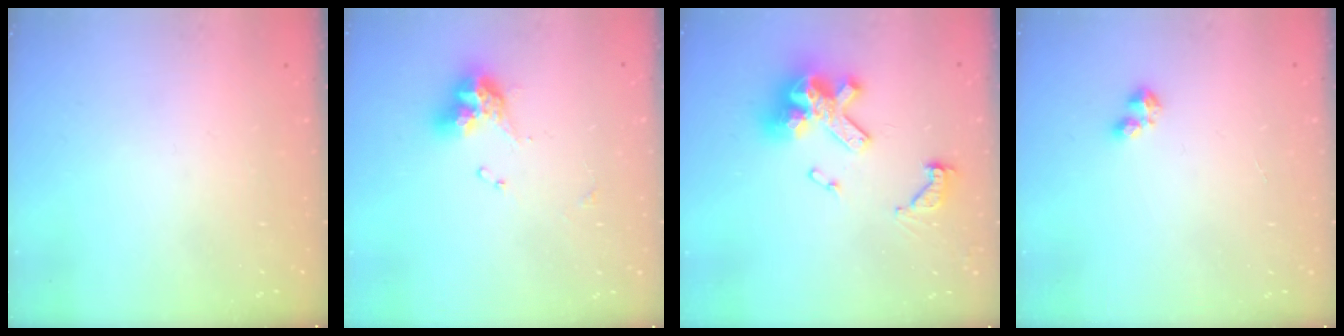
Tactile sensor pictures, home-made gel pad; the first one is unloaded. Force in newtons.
{"total": 9.7, "press": 9.7, "slide": 1.1}
{"total": 15.7, "press": 15.7, "slide": 1.5}
{"total": 2.3, "press": 2.3, "slide": 0.4}